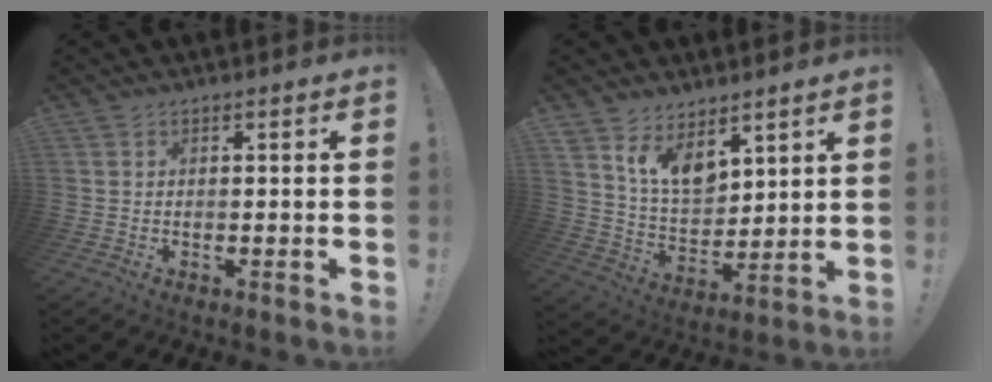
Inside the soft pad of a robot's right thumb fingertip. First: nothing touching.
{"total": 10.8, "force": [7.2, 6.3, 5.0], "torque": [-0.096, -0.048, 0.142]}